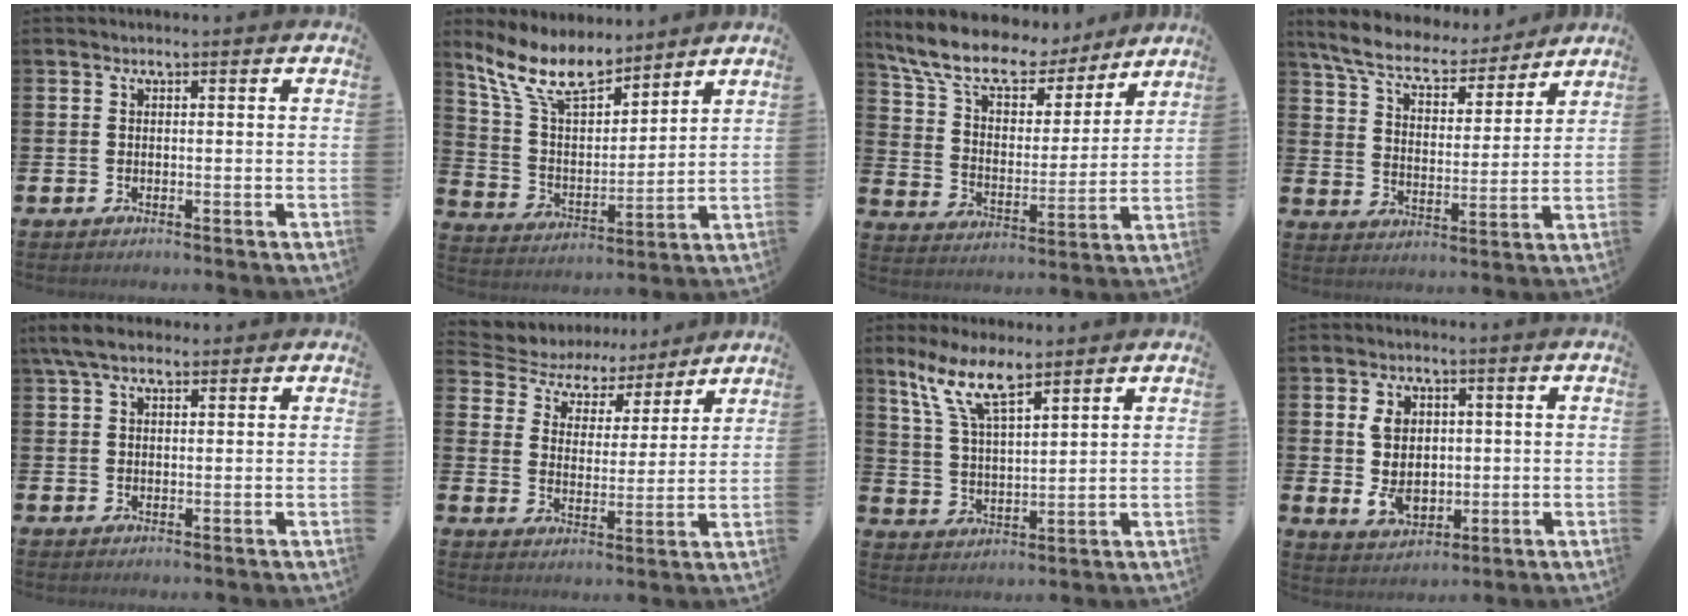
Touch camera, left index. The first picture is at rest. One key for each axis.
{"total": 9.3, "fx": 7.9, "fy": 3.1, "fz": 4.0, "tx": -0.114, "ty": -0.040, "tz": 0.143}
{"total": 11.1, "fx": 9.6, "fy": 4.1, "fz": 4.0, "tx": -0.115, "ty": -0.057, "tz": 0.169}
{"total": 7.4, "fx": 6.8, "fy": 1.8, "fz": 2.2, "tx": -0.070, "ty": -0.052, "tz": 0.116}
{"total": 4.6, "fx": 3.4, "fy": 1.8, "fz": 2.5, "tx": -0.052, "ty": -0.001, "tz": 0.062}
{"total": 5.1, "fx": 4.3, "fy": 2.7, "fz": -0.1, "tx": -0.026, "ty": -0.038, "tz": 0.069}
{"total": 8.9, "fx": 7.0, "fy": 2.3, "fz": 5.0, "tx": -0.113, "ty": -0.018, "tz": 0.126}
{"total": 5.9, "fx": 1.0, "fy": 4.6, "fz": 3.7, "tx": -0.074, "ty": 0.008, "tz": 0.012}